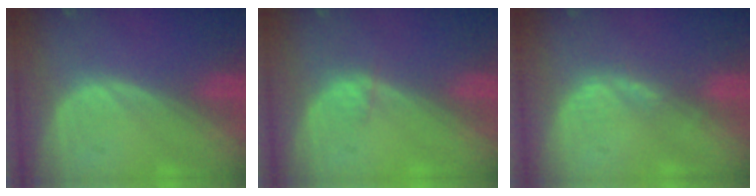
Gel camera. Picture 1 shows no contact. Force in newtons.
{"total": 0.8, "press": 0.7, "slide": 0.4}
{"total": 2.3, "press": 1.8, "slide": 1.5}